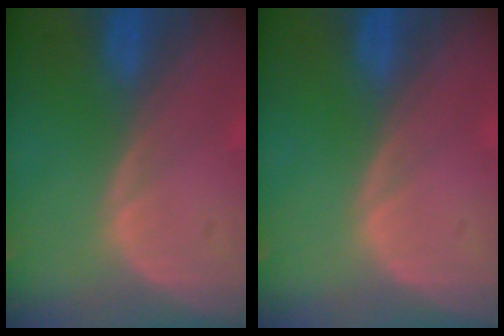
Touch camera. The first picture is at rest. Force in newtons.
{"total": 0.0}